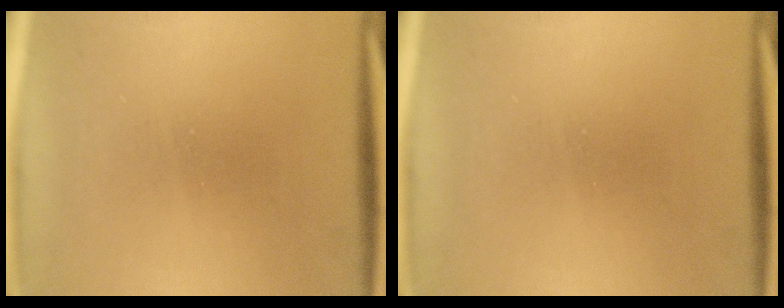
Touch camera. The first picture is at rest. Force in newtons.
{"total": 0.0}